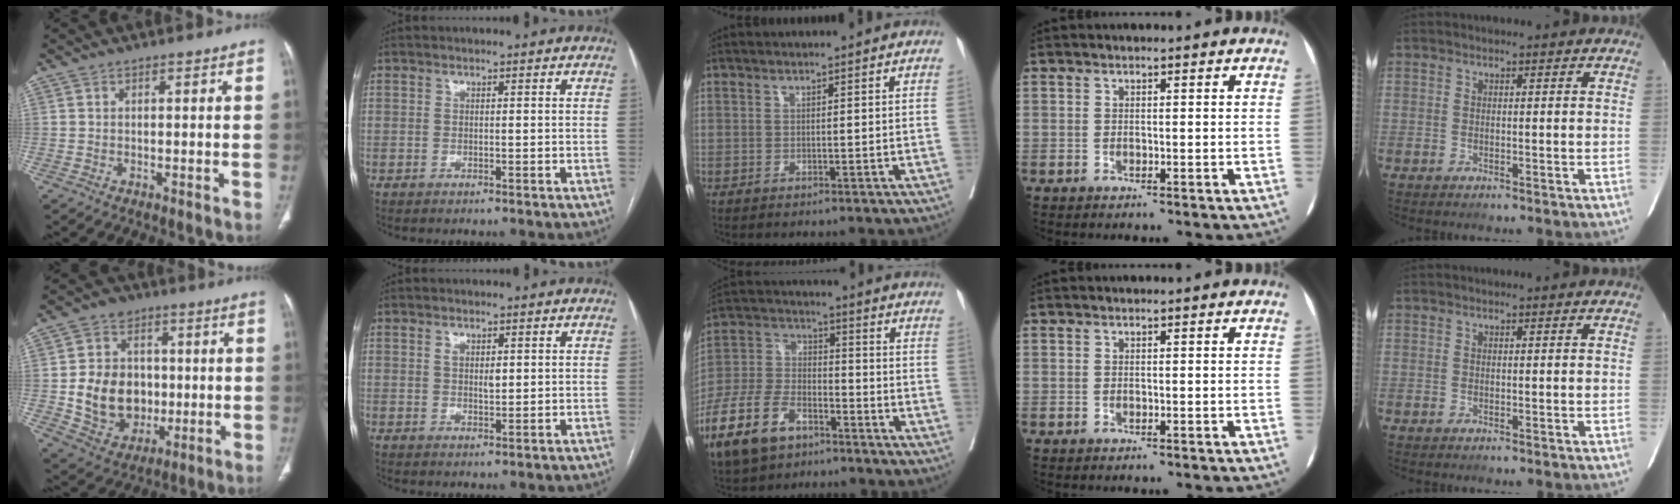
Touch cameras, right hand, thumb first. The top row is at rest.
{"thumb": {"total": 15.9, "force": [-0.7, 13.3, 8.7], "torque": [-0.106, 0.008, 0.003]}, "index": {"total": 2.4, "force": [0.7, 1.3, 1.9], "torque": [-0.031, -0.002, 0.012]}, "middle": {"total": 12.2, "force": [-7.6, 6.2, 7.2], "torque": [-0.167, -0.006, -0.151]}}